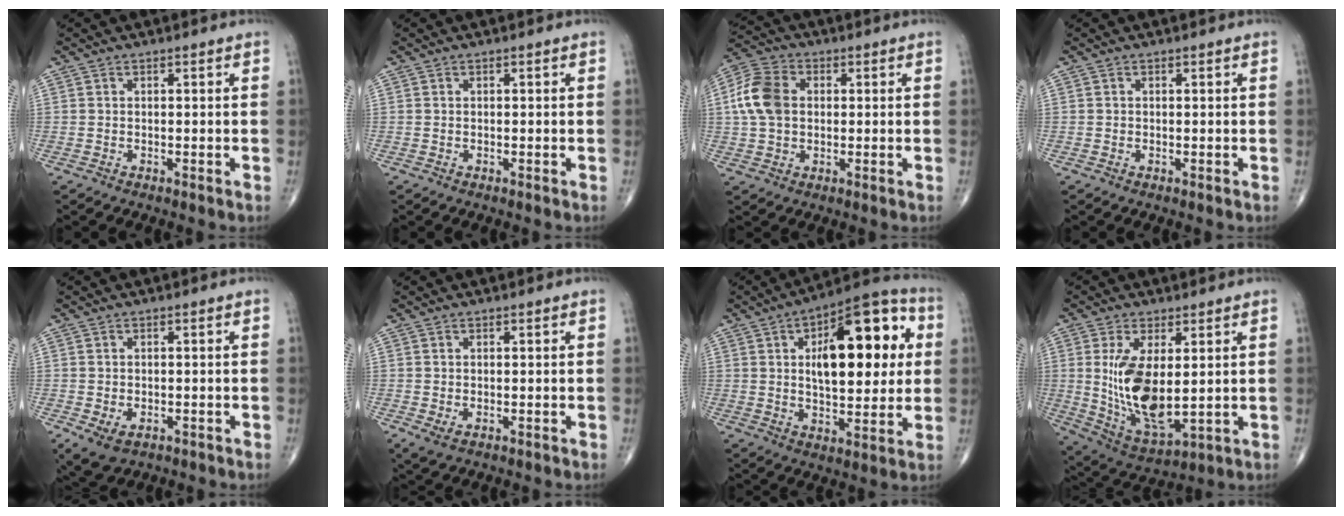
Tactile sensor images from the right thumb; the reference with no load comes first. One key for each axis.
{"total": 0.0}
{"total": 9.8, "fx": 1.1, "fy": 7.1, "fz": 6.7, "tx": -0.132, "ty": 0.018, "tz": 0.015}
{"total": 0.0}
{"total": 5.2, "fx": -2.1, "fy": 3.4, "fz": 3.4, "tx": -0.061, "ty": 0.000, "tz": -0.025}
{"total": 2.3, "fx": -0.7, "fy": 1.2, "fz": 1.9, "tx": -0.038, "ty": -0.004, "tz": -0.005}
{"total": 21.7, "fx": 4.5, "fy": 10.0, "fz": 18.7, "tx": -0.227, "ty": 0.010, "tz": 0.060}
{"total": 14.2, "fx": 1.4, "fy": 6.4, "fz": 12.6, "tx": -0.235, "ty": -0.024, "tz": 0.045}